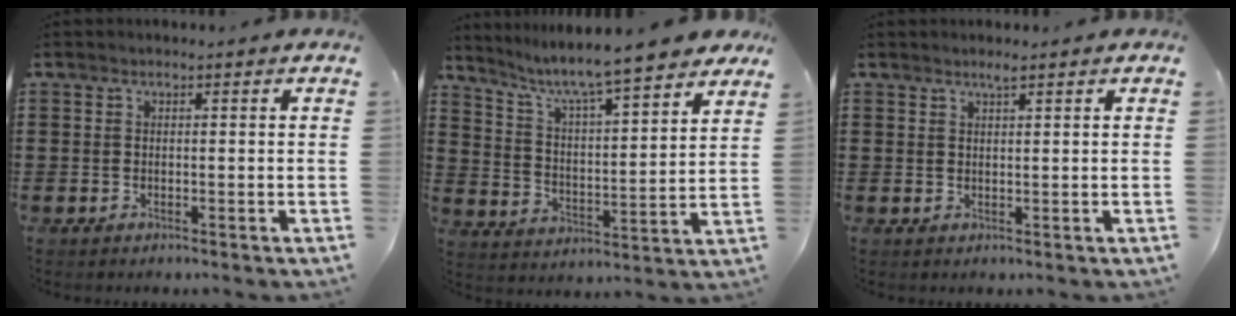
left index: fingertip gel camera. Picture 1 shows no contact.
{"total": 6.6, "force": [6.0, 0.2, 2.9], "torque": [-0.083, -0.043, 0.096]}
{"total": 1.4, "force": [1.1, 0.1, 0.8], "torque": [-0.016, 0.000, 0.020]}